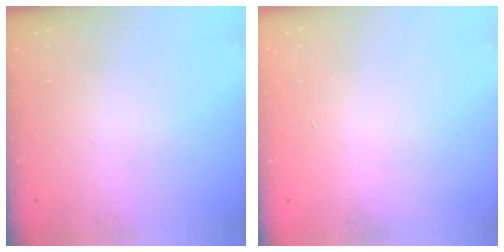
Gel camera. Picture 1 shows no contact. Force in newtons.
{"total": 0.6, "press": 0.6, "slide": 0.2}